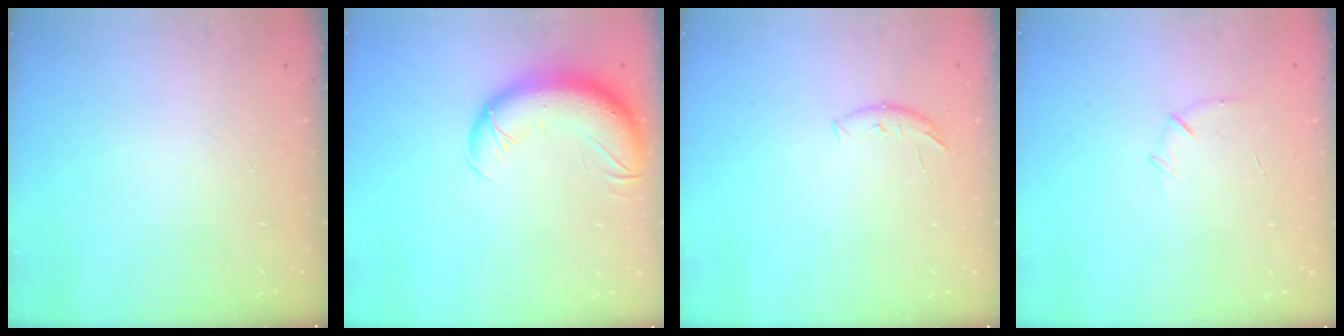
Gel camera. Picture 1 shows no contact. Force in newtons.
{"total": 12.3, "press": 11.9, "slide": 3.0}
{"total": 5.6, "press": 5.6, "slide": 0.6}
{"total": 5.4, "press": 5.3, "slide": 1.4}